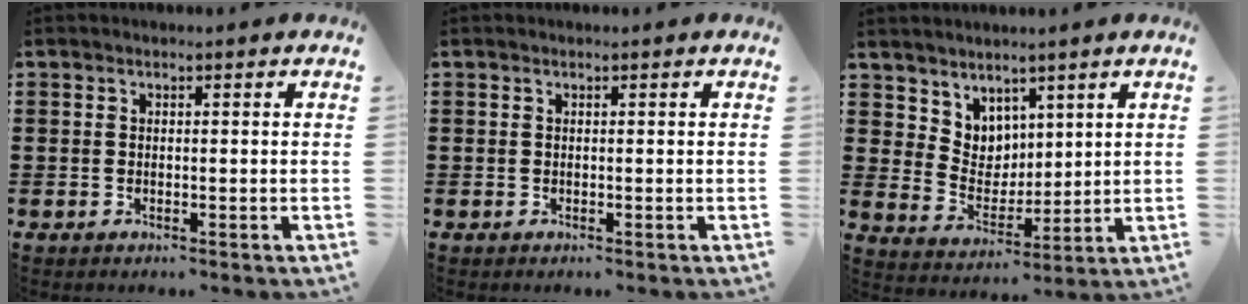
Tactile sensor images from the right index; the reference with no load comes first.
{"total": 0.0}
{"total": 5.3, "force": [4.0, 3.6, -0.4], "torque": [-0.022, -0.014, 0.077]}